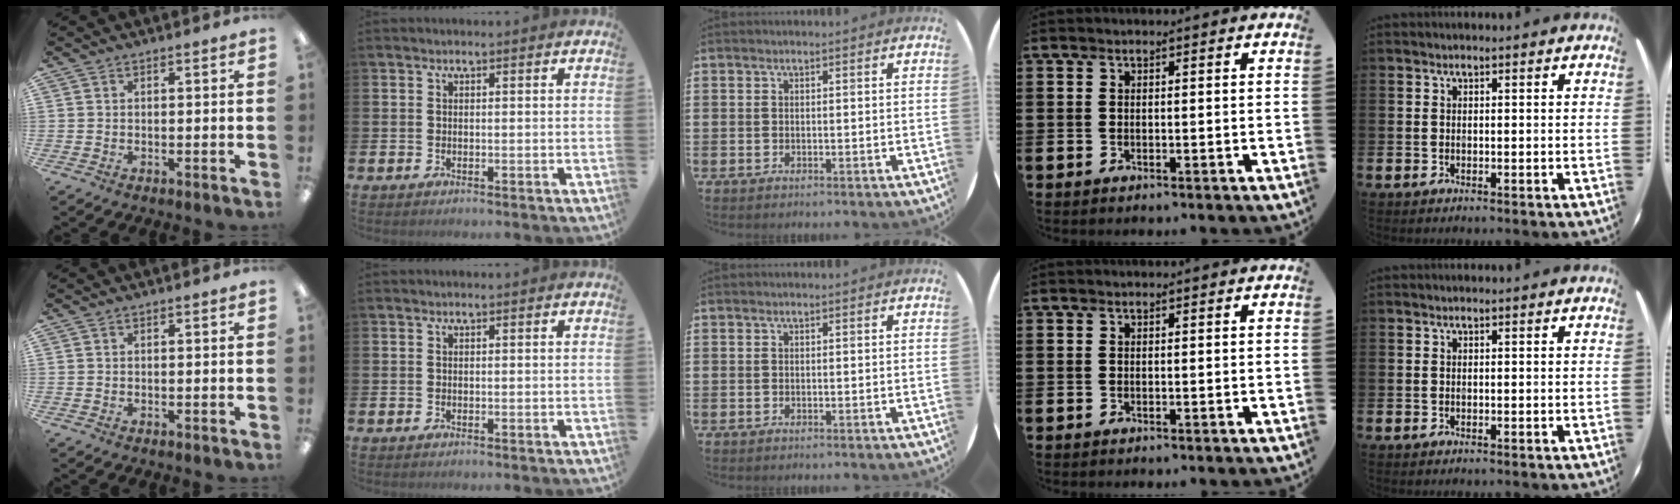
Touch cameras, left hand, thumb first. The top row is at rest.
{}